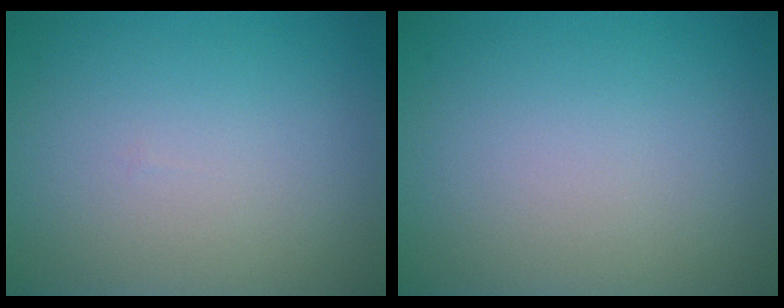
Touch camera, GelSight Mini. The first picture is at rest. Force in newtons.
{"total": 0.0}